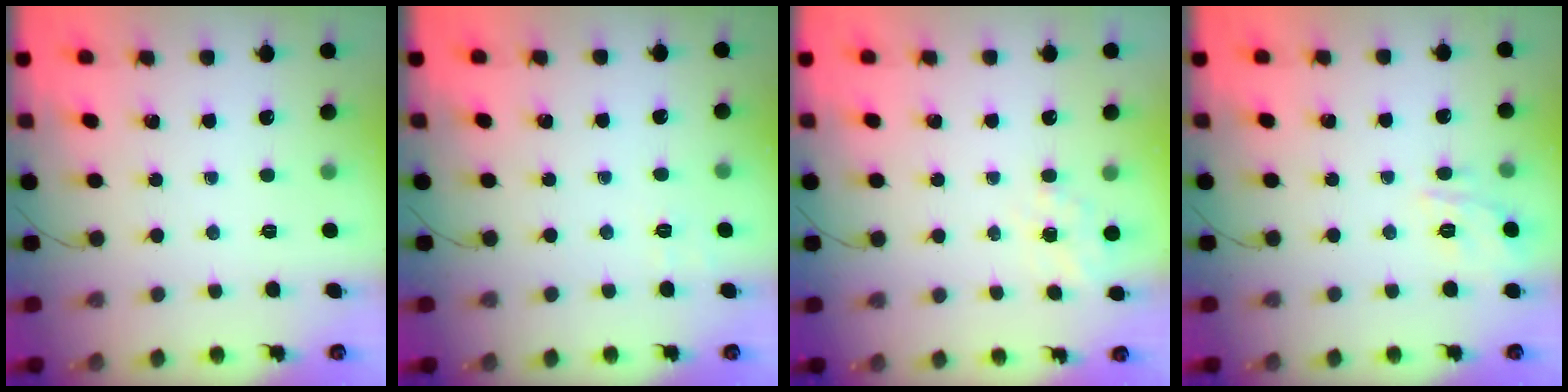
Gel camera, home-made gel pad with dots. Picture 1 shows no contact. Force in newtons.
{"total": 1.8, "press": 0.9, "slide": 1.6}
{"total": 5.1, "press": 4.9, "slide": 1.5}
{"total": 11.6, "press": 11.6, "slide": 1.0}